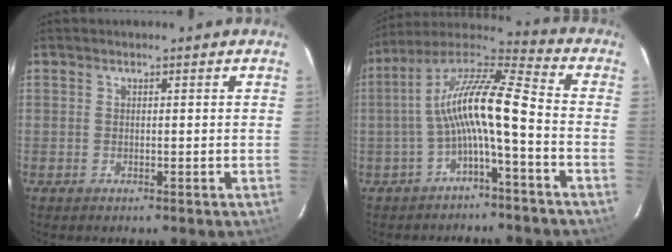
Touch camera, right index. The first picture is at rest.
{"total": 12.7, "force": [-2.8, 1.7, 12.3], "torque": [-0.244, 0.021, -0.058]}